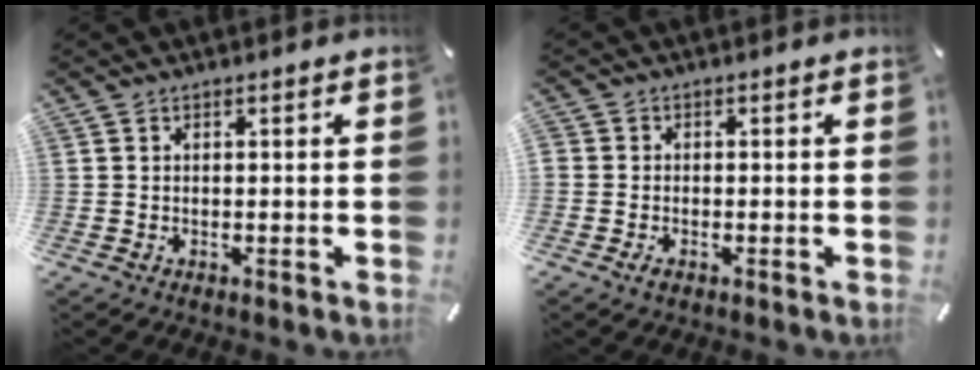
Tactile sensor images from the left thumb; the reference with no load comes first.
{"total": 1.9, "force": [-0.9, 1.5, 0.8], "torque": [-0.012, 0.006, -0.019]}